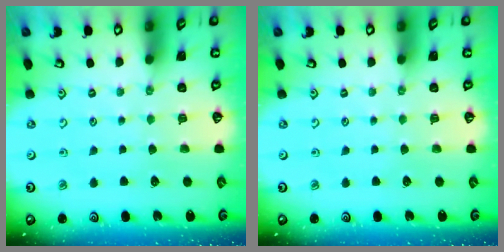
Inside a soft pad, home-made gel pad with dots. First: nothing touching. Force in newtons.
{"total": 0.0}